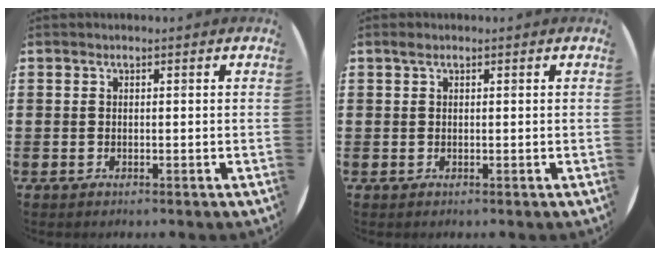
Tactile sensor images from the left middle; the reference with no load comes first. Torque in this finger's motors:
{"motor_torque": [0.82, -0.47, -0.07, -0.02]}